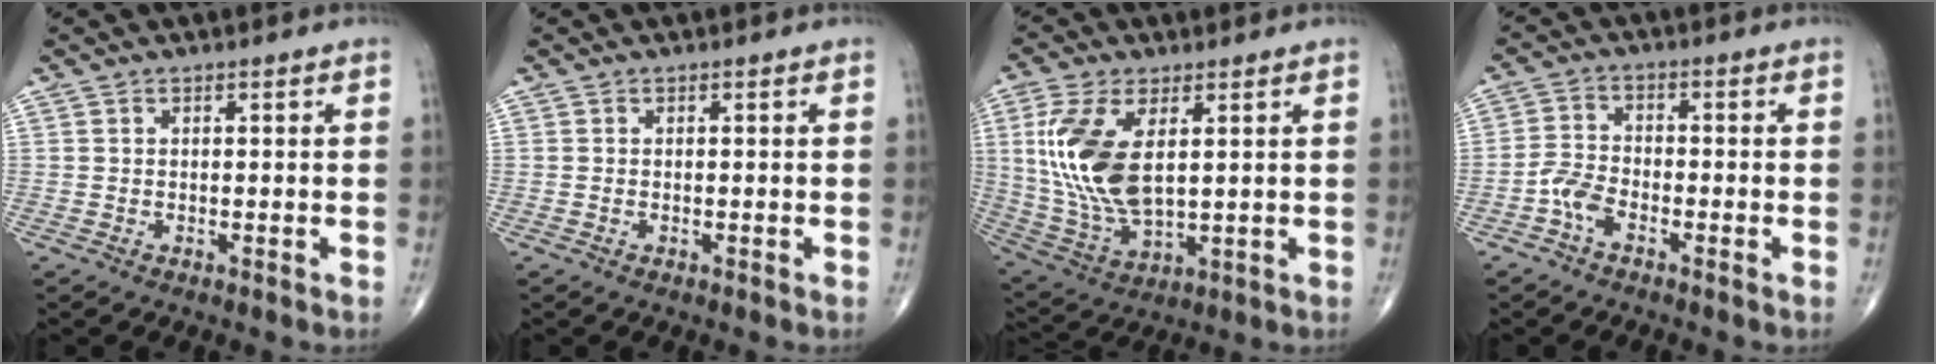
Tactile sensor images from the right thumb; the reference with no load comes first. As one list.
[{"total": 0.0}, {"total": 15.2, "force": [3.2, 7.6, 12.9], "torque": [-0.271, -0.012, 0.074]}, {"total": 4.2, "force": [-2.6, 2.0, 2.6], "torque": [-0.045, 0.016, -0.058]}]